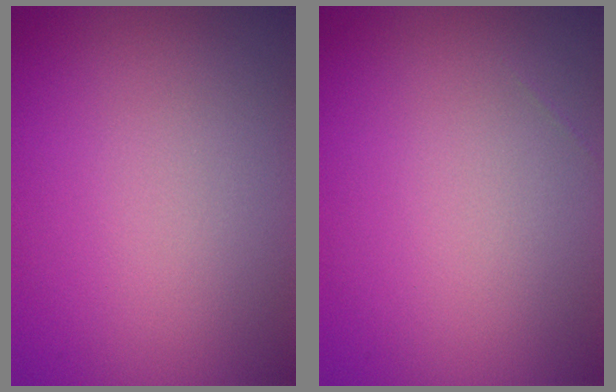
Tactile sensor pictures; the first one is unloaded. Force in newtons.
{"total": 0.0}